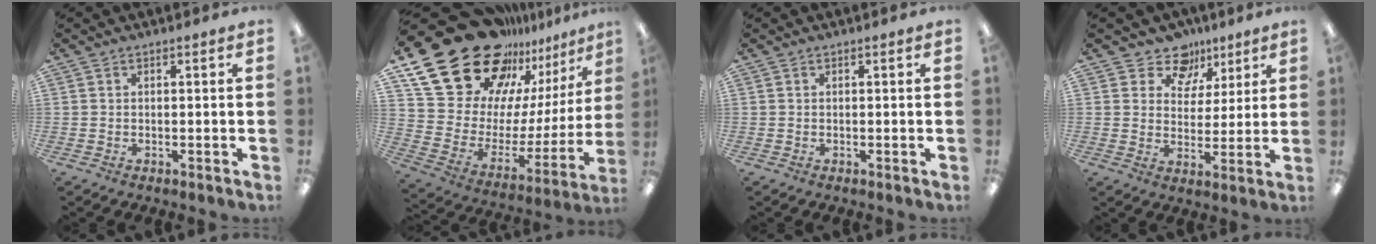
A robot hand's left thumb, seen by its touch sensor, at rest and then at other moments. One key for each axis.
{"total": 29.3, "fx": 21.0, "fy": 15.0, "fz": 13.8, "tx": -0.250, "ty": -0.157, "tz": 0.400}
{"total": 0.0}
{"total": 9.8, "fx": 6.7, "fy": 6.8, "fz": 2.3, "tx": -0.044, "ty": -0.040, "tz": 0.125}